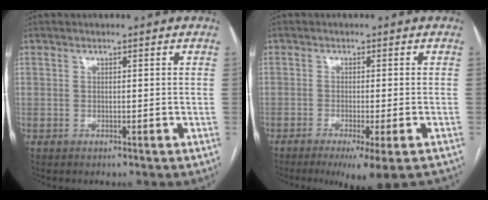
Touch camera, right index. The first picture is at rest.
{"total": 8.7, "force": [-6.5, -0.1, 5.7], "torque": [-0.069, -0.021, -0.098]}